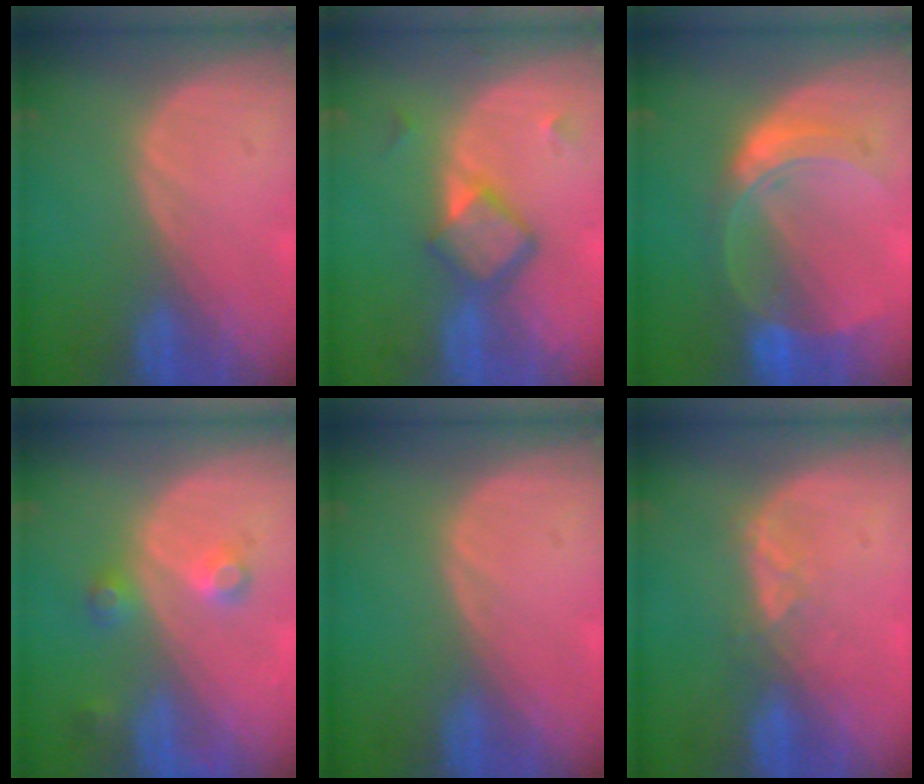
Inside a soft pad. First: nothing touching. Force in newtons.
{"total": 5.8, "press": 5.1, "slide": 2.7}
{"total": 7.7, "press": 6.7, "slide": 3.8}
{"total": 3.7, "press": 3.4, "slide": 1.3}
{"total": 0.0}
{"total": 2.6, "press": 2.5, "slide": 0.8}